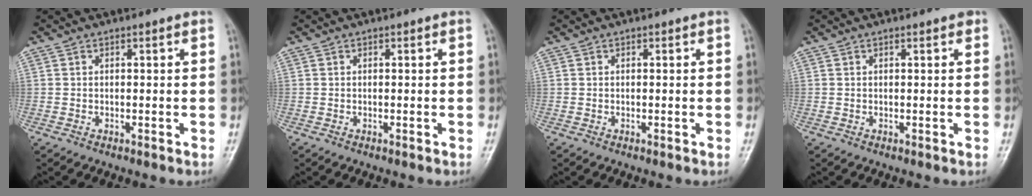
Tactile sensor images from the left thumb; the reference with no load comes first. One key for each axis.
{"total": 0.0}
{"total": 0.0}
{"total": 0.6, "fx": 0.4, "fy": 0.2, "fz": 0.4, "tx": -0.005, "ty": 0.000, "tz": 0.002}